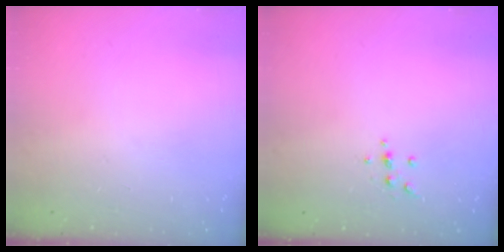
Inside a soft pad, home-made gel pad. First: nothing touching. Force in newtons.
{"total": 3.5, "press": 3.3, "slide": 1.0}